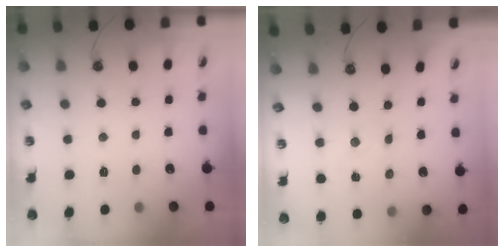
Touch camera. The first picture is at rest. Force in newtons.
{"total": 1.7, "press": 1.6, "slide": 0.3}